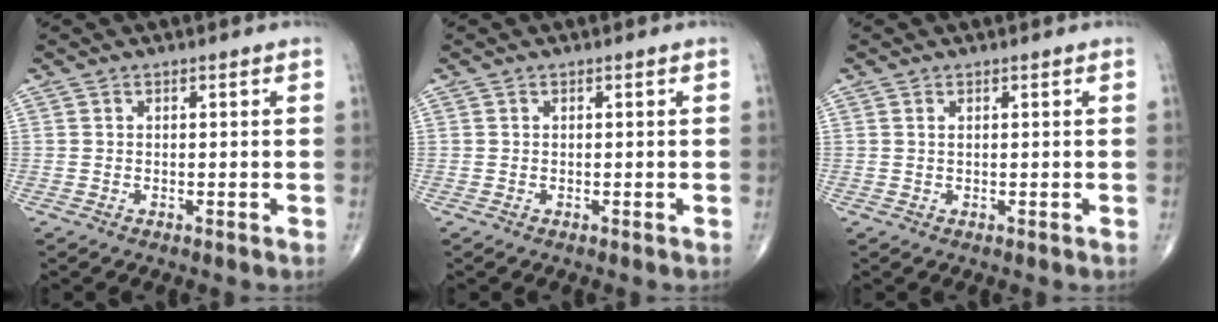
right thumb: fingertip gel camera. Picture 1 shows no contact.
{"total": 0.0}
{"total": 0.0}